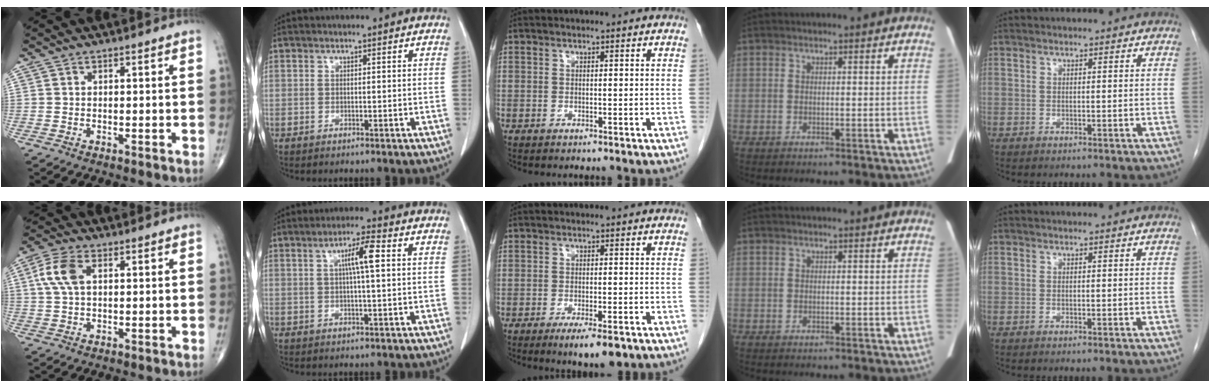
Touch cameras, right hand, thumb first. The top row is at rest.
{"thumb": {"total": 6.6, "force": [1.7, 3.6, 5.3], "torque": [-0.125, 0.013, 0.033]}, "index": {"total": 5.3, "force": [1.2, 0.2, 5.2], "torque": [-0.092, 0.007, 0.019]}, "middle": {"total": 5.3, "force": [-3.3, 1.1, 4.1], "torque": [-0.059, -0.011, -0.044]}}